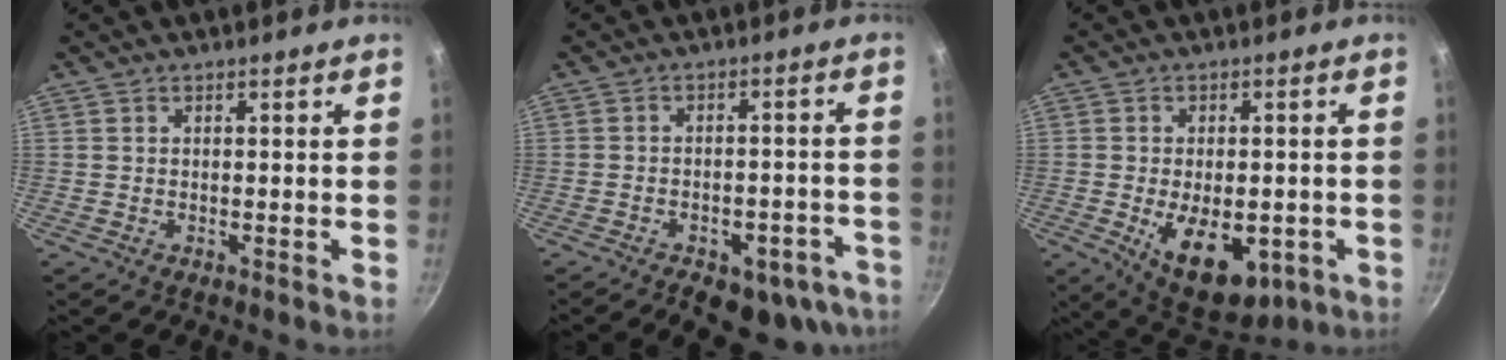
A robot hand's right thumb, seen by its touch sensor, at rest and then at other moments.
{"total": 14.0, "force": [-8.3, 7.0, 8.8], "torque": [-0.077, 0.029, -0.098]}
{"total": 13.7, "force": [-3.8, 7.7, 10.6], "torque": [-0.121, -0.004, -0.038]}